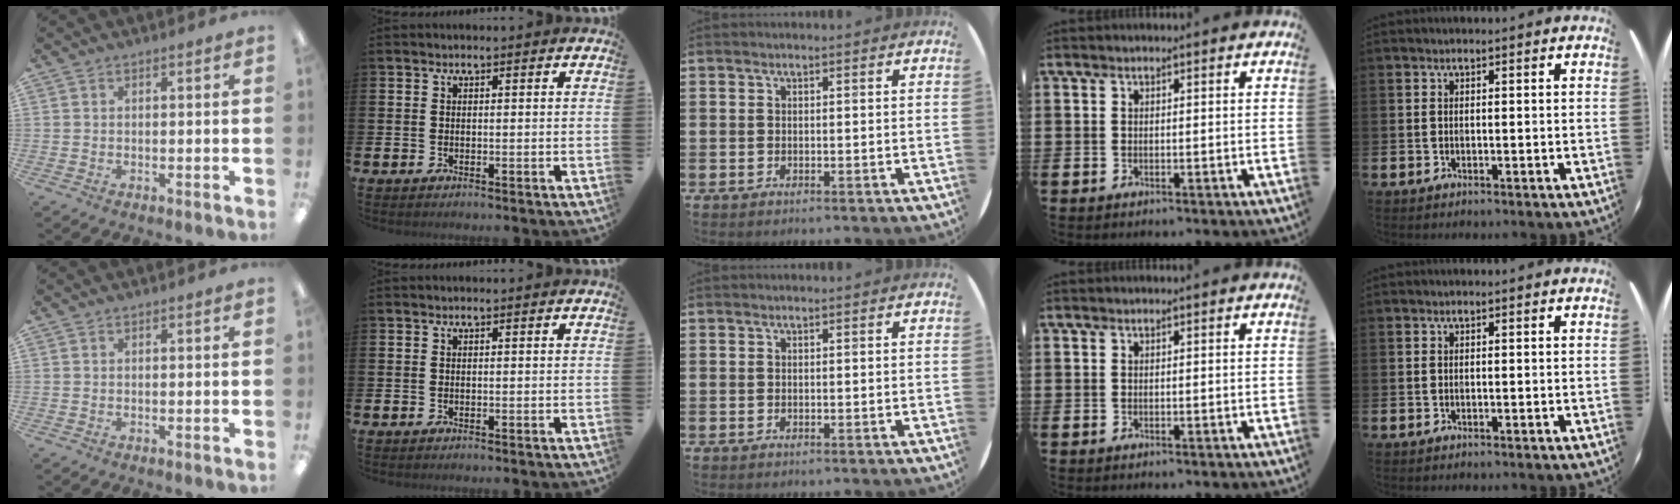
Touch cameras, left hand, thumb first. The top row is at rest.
{}